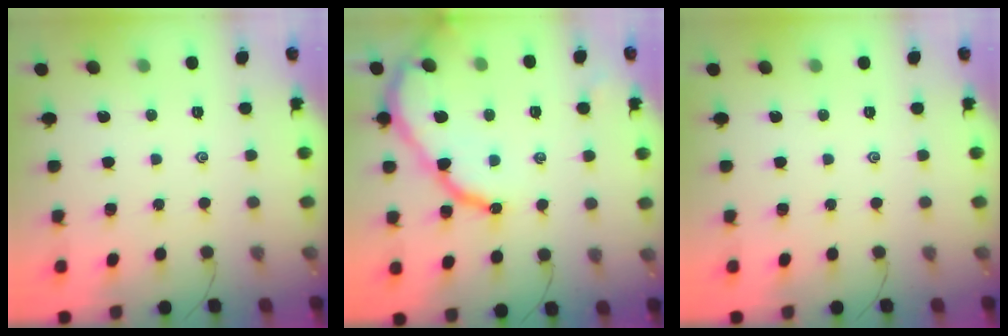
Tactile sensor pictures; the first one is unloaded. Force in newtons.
{"total": 12.4, "press": 12.4, "slide": 1.2}
{"total": 0.0}